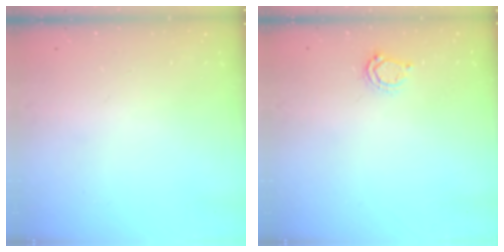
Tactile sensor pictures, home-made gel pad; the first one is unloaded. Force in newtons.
{"total": 4.7, "press": 4.7, "slide": 0.6}